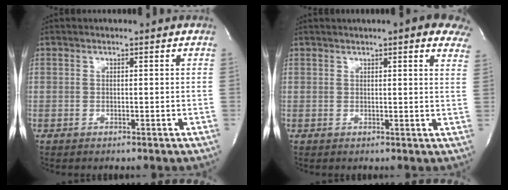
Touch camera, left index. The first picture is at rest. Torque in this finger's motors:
{"motor_torque": [0.18, -0.26, 0.72, 0.11]}